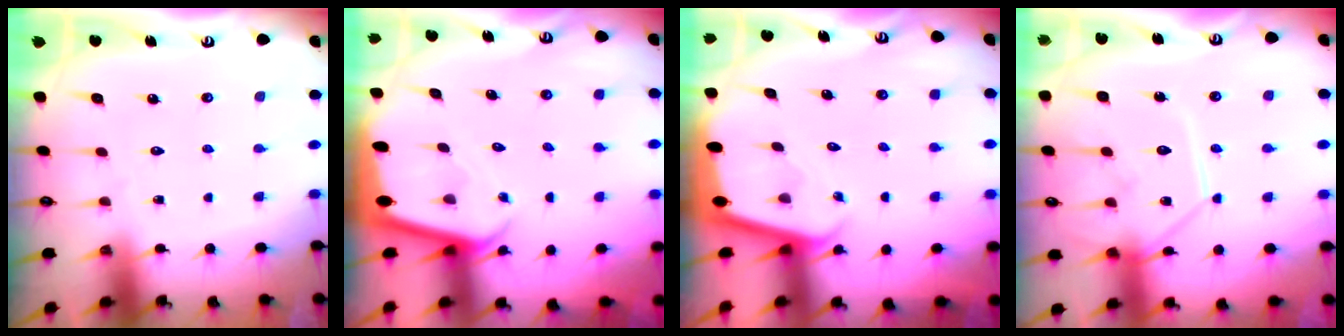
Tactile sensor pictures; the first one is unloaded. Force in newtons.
{"total": 2.4, "press": 2.4, "slide": 0.2}
{"total": 1.9, "press": 1.9, "slide": 0.1}
{"total": 11.2, "press": 11.1, "slide": 1.4}